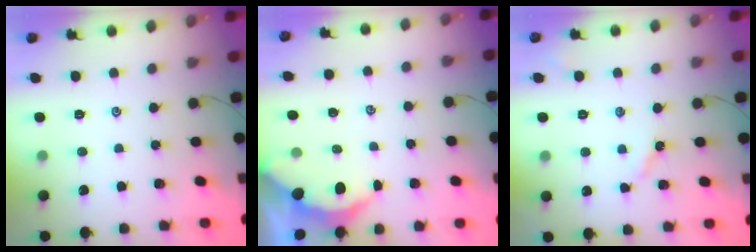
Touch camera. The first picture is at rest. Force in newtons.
{"total": 2.4, "press": 2.4, "slide": 0.3}
{"total": 2.9, "press": 2.9, "slide": 0.4}